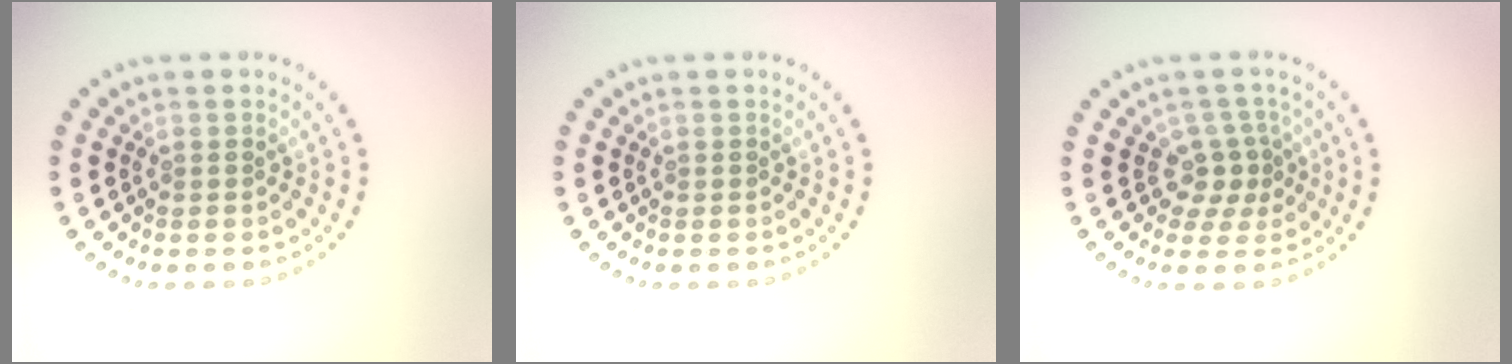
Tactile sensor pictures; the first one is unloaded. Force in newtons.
{"total": 0.0}
{"total": 2.6, "press": 1.8, "slide": 1.8}